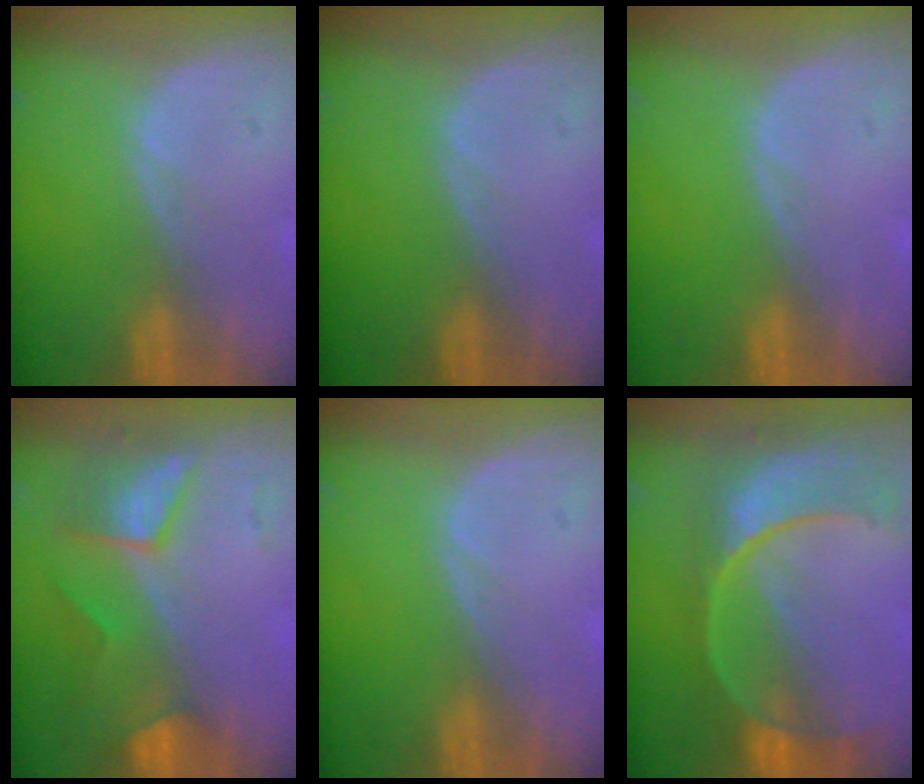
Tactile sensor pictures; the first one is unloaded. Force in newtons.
{"total": 0.0}
{"total": 0.0}
{"total": 7.6, "press": 6.7, "slide": 3.5}
{"total": 0.0}
{"total": 10.8, "press": 9.3, "slide": 5.6}